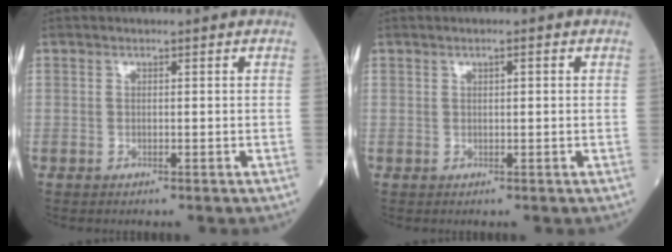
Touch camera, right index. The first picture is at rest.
{"total": 1.1, "force": [0.4, 0.2, 1.0], "torque": [-0.019, 0.003, 0.007]}